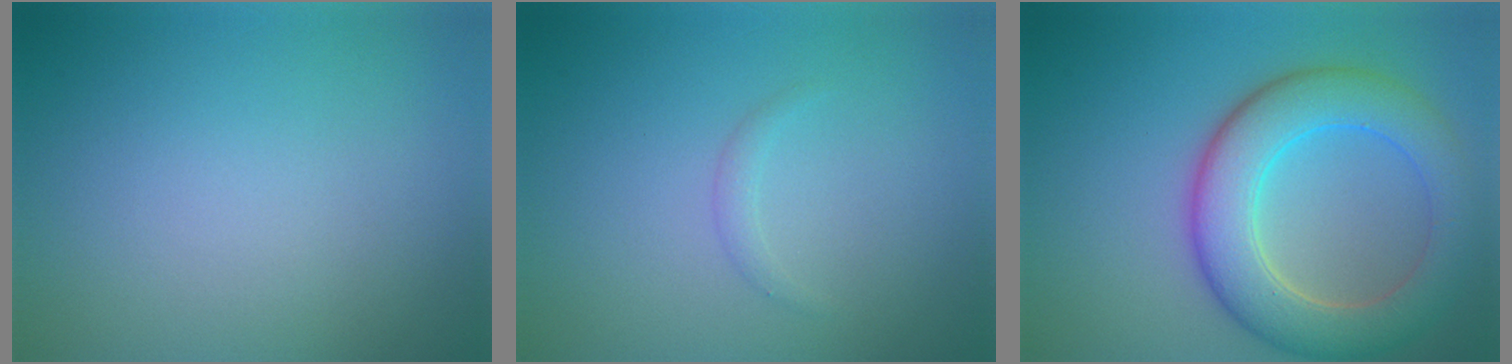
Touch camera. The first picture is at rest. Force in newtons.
{"total": 0.8, "press": 0.8, "slide": 0.1}
{"total": 7.3, "press": 7.3, "slide": 0.4}